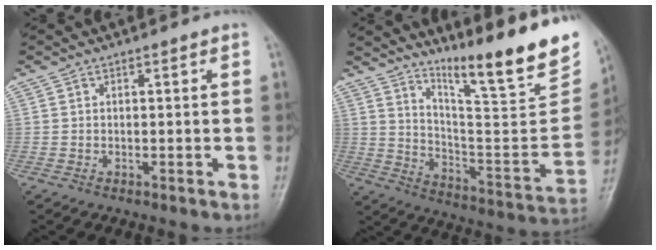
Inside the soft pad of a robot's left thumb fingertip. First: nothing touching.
{"total": 22.0, "force": [16.7, 2.7, 14.2], "torque": [-0.191, -0.113, 0.264]}